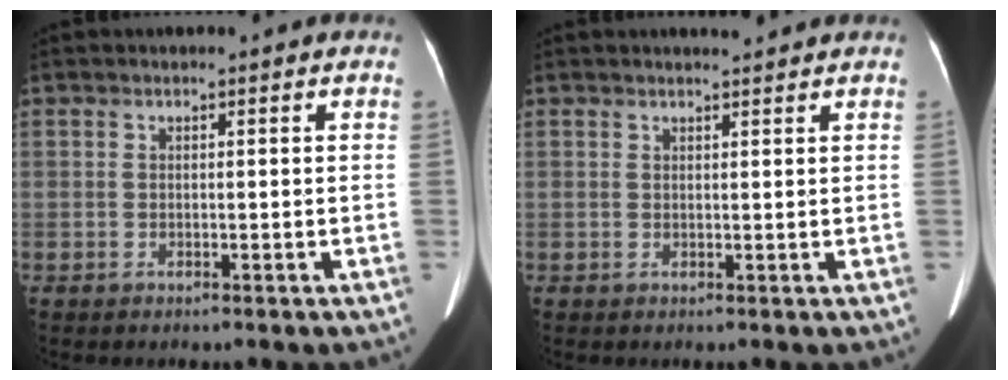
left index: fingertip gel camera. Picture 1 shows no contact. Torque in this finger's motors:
{"motor_torque": [-0.11, -0.06, -0.01, 0.02]}